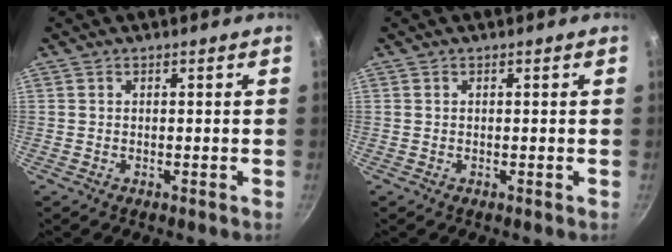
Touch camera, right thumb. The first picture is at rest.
{"total": 0.0}